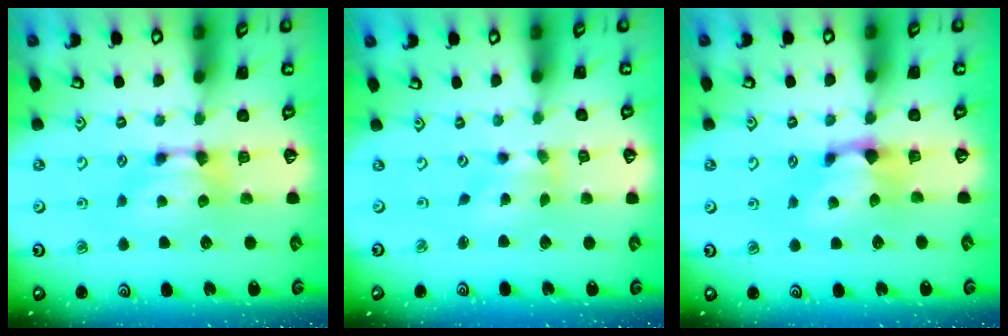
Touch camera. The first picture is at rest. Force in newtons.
{"total": 1.5, "press": 1.0, "slide": 1.1}
{"total": 1.0, "press": 0.2, "slide": 0.9}